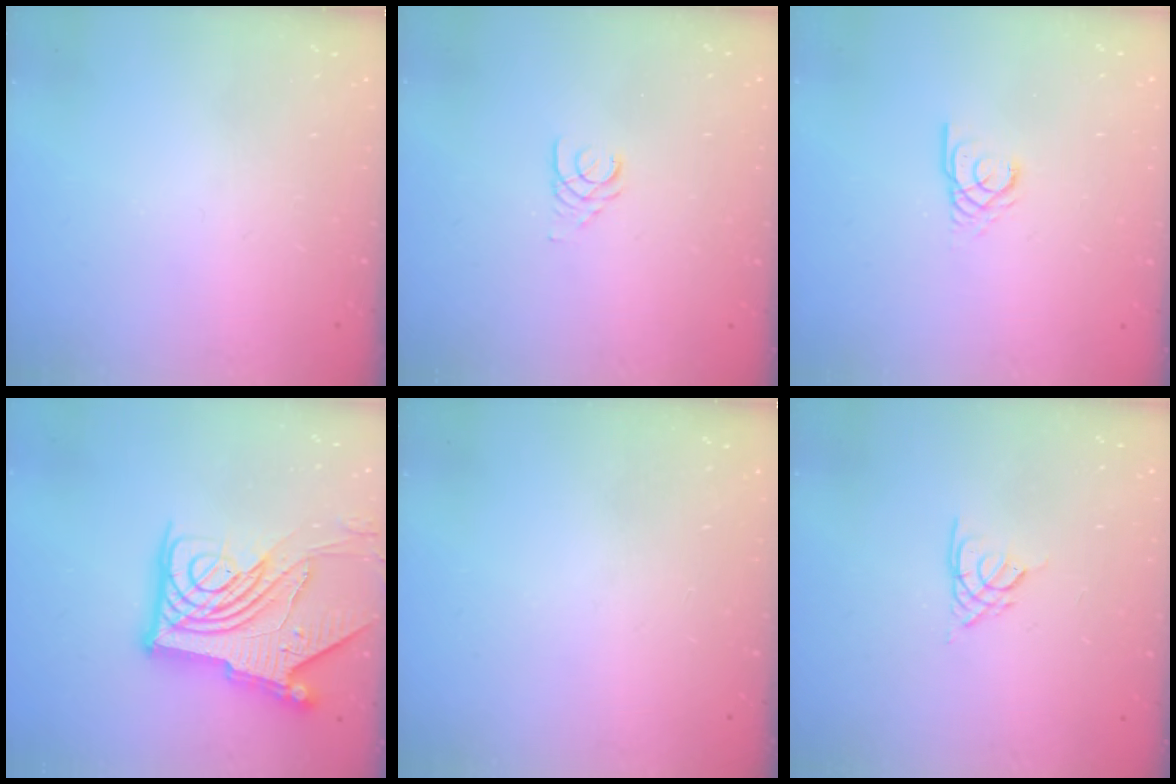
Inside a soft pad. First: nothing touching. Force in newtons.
{"total": 2.5, "press": 2.5, "slide": 0.3}
{"total": 2.9, "press": 2.9, "slide": 0.2}
{"total": 20.6, "press": 20.4, "slide": 2.3}
{"total": 0.0}
{"total": 2.7, "press": 2.7, "slide": 0.4}